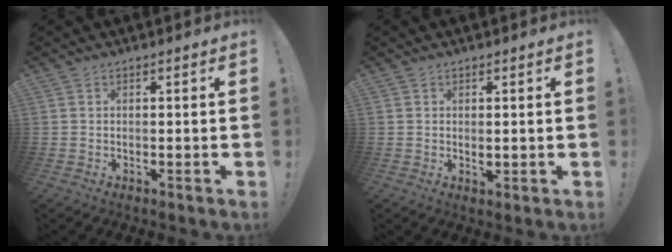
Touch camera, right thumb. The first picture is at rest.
{"total": 1.3, "force": [0.2, 0.7, 1.1], "torque": [-0.013, -0.002, 0.002]}